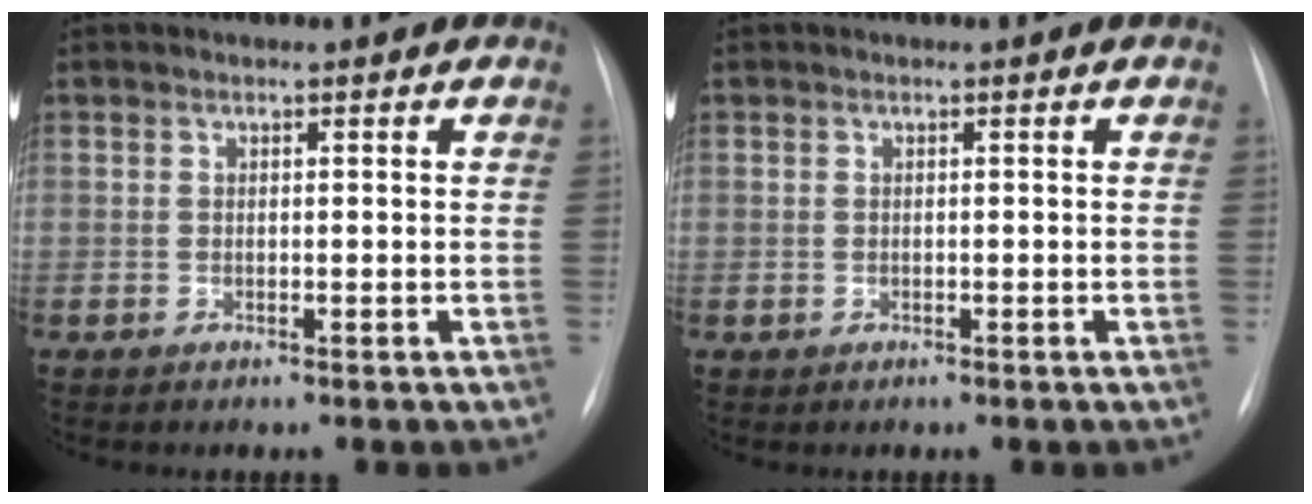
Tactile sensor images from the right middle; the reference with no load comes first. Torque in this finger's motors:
{"motor_torque": [-0.21, 0.03, 0.07, 0.01]}